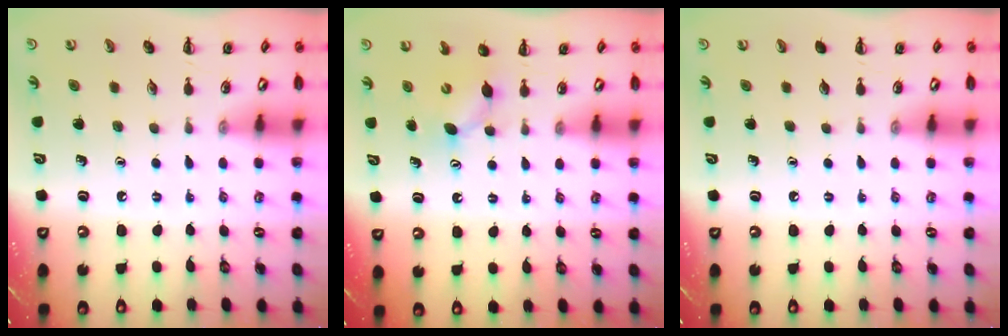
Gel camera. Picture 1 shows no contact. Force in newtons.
{"total": 5.5, "press": 5.4, "slide": 1.1}
{"total": 0.0}